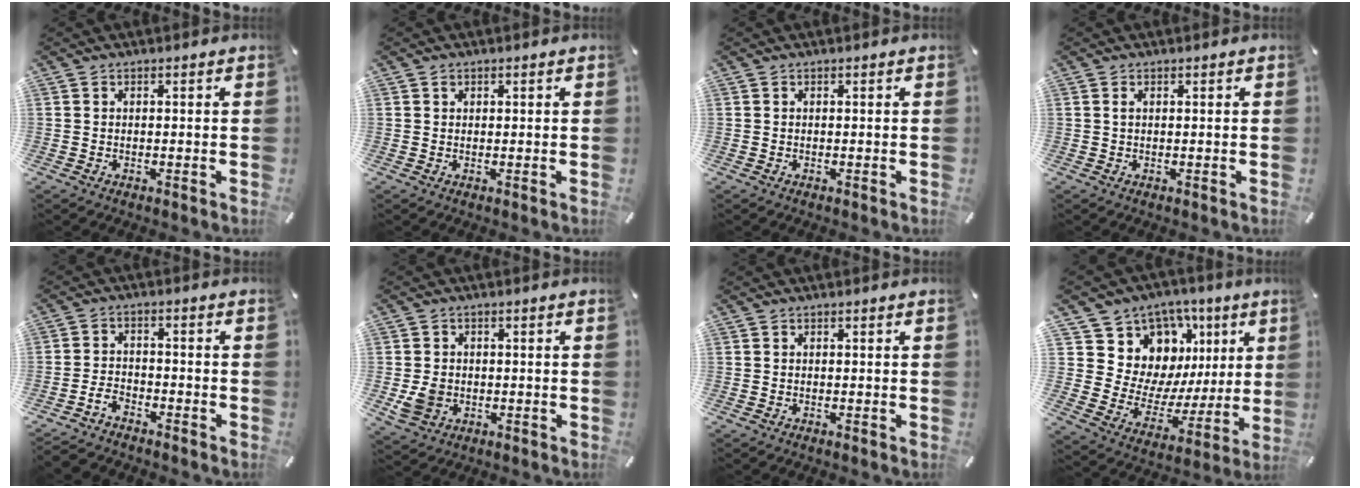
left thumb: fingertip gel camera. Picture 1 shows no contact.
{"total": 0.7, "force": [0.3, 0.6, 0.2], "torque": [0.006, -0.001, 0.004]}
{"total": 0.0}
{"total": 0.5, "force": [0.1, 0.1, 0.5], "torque": [-0.012, -0.001, 0.002]}
{"total": 4.2, "force": [-3.3, 2.0, 1.6], "torque": [-0.040, 0.016, -0.066]}
{"total": 5.2, "force": [-0.9, 4.7, 2.1], "torque": [-0.036, 0.000, -0.016]}
{"total": 0.0}
{"total": 12.1, "force": [6.8, 9.8, 2.0], "torque": [-0.026, -0.084, 0.134]}